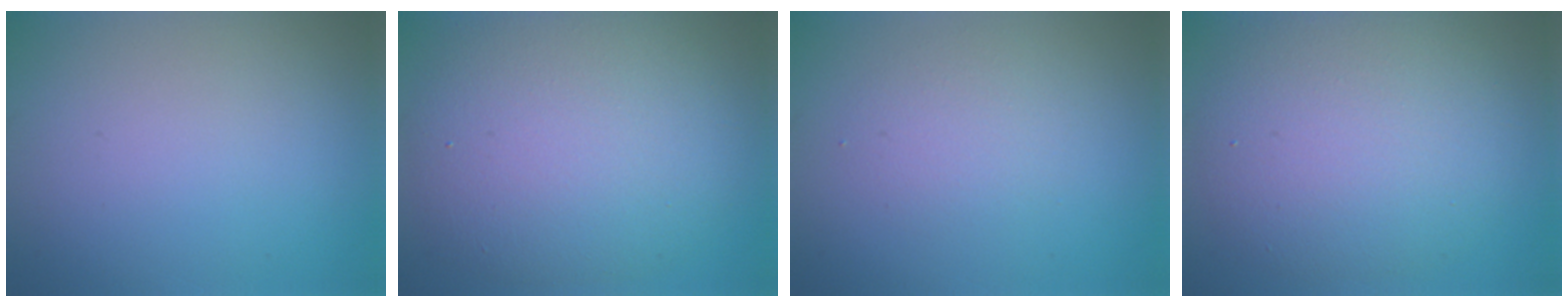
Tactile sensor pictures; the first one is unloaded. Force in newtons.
{"total": 9.4, "press": 9.4, "slide": 0.6}
{"total": 2.1, "press": 2.1, "slide": 0.1}
{"total": 7.8, "press": 7.8, "slide": 0.2}